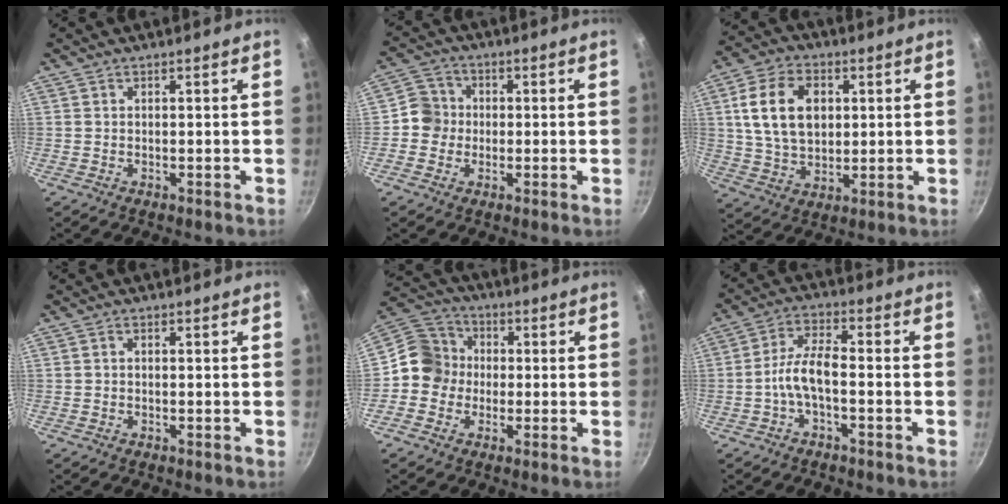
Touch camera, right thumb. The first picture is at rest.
{"total": 5.6, "force": [-0.5, 5.4, 1.4], "torque": [0.006, 0.015, -0.027]}
{"total": 14.0, "force": [2.9, 9.7, 9.7], "torque": [-0.159, -0.001, 0.053]}
{"total": 0.8, "force": [-0.2, 0.6, 0.4], "torque": [-0.008, 0.005, -0.002]}
{"total": 9.2, "force": [-0.8, 8.7, 2.9], "torque": [-0.014, 0.029, -0.039]}
{"total": 6.4, "force": [-2.2, 2.4, 5.5], "torque": [-0.115, 0.033, -0.049]}